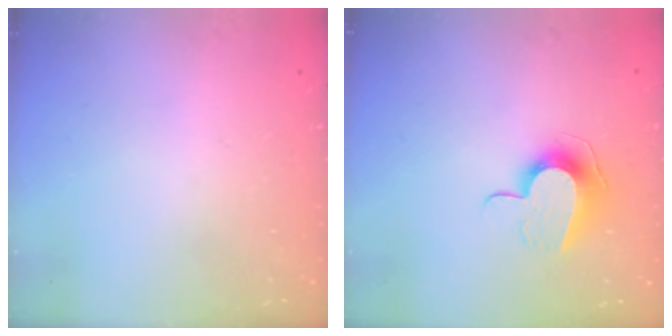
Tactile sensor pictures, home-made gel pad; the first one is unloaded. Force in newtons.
{"total": 11.2, "press": 11.1, "slide": 0.5}